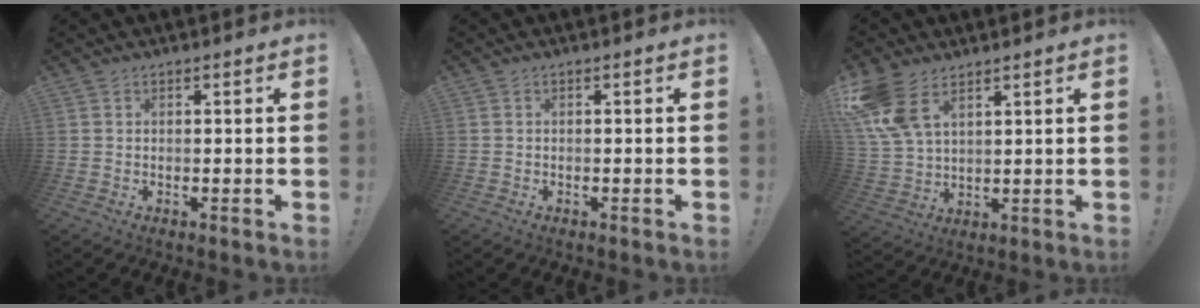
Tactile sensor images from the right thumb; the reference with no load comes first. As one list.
[{"total": 0.7, "force": [-0.4, 0.5, 0.0], "torque": [0.002, 0.002, -0.008]}, {"total": 11.5, "force": [6.7, 6.5, 6.8], "torque": [-0.141, -0.027, 0.134]}]